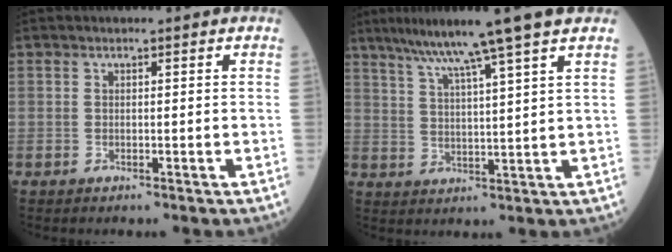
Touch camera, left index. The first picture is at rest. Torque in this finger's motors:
{"motor_torque": [0.93, -0.90, 0.33, 0.13]}